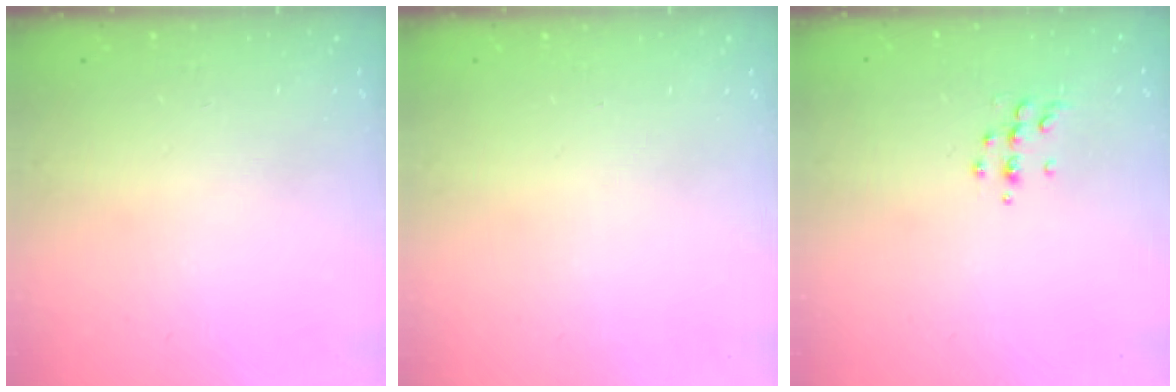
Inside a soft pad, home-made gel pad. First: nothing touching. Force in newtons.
{"total": 0.0}
{"total": 4.8, "press": 4.7, "slide": 0.5}